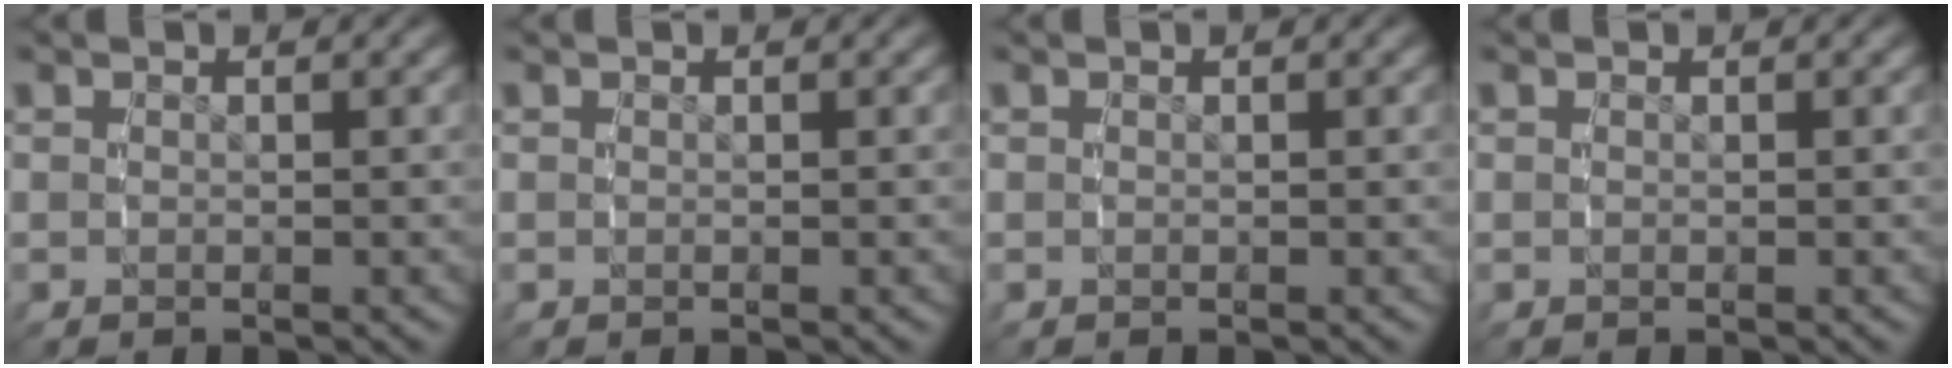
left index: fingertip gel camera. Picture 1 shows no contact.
{"total": 0.0}
{"total": 0.0}
{"total": 0.0}